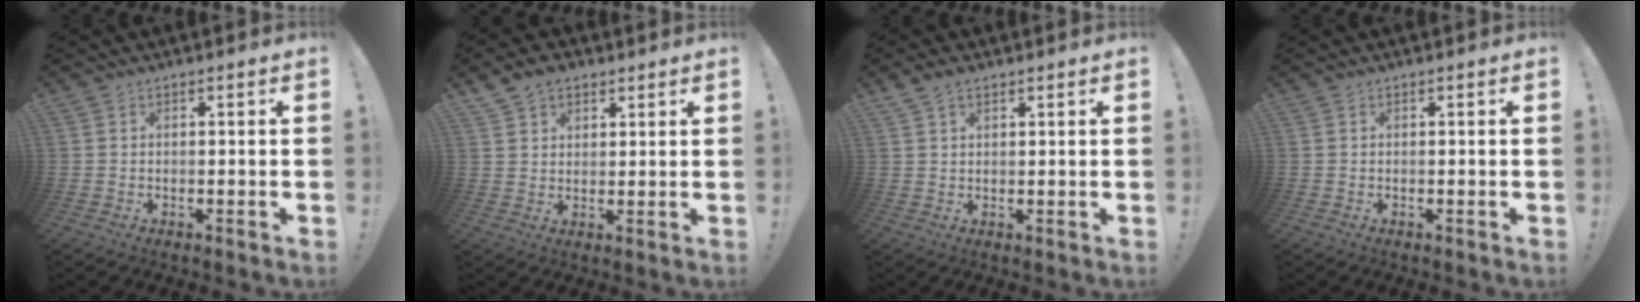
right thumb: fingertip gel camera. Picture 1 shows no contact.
{"total": 5.8, "force": [3.8, 4.0, 1.8], "torque": [-0.032, -0.010, 0.073]}
{"total": 3.4, "force": [2.4, 1.7, 1.7], "torque": [-0.035, -0.006, 0.048]}
{"total": 0.0}